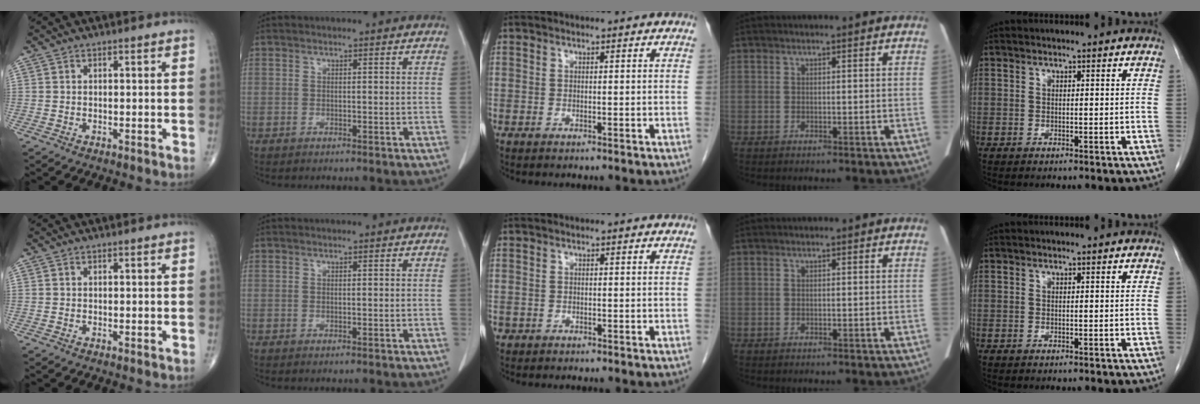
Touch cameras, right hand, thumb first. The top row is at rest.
{"middle": {"total": 0.5, "force": [-0.2, 0.5, 0.0], "torque": [-0.006, 0.004, -0.002]}}